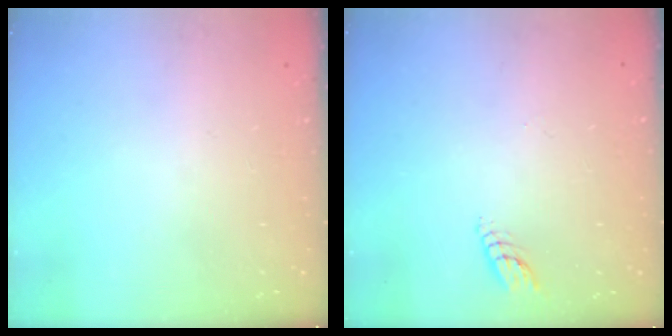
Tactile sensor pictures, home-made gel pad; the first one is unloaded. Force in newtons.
{"total": 3.6, "press": 3.6, "slide": 0.3}